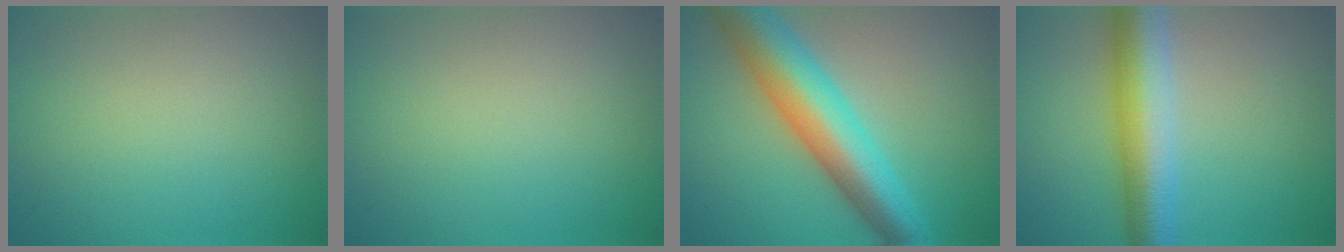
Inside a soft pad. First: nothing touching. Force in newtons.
{"total": 0.0}
{"total": 9.8, "press": 9.8, "slide": 0.1}
{"total": 7.5, "press": 7.5, "slide": 0.1}